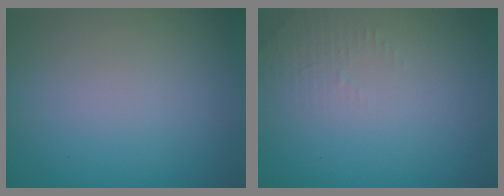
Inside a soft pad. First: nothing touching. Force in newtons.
{"total": 1.3, "press": 1.2, "slide": 0.3}